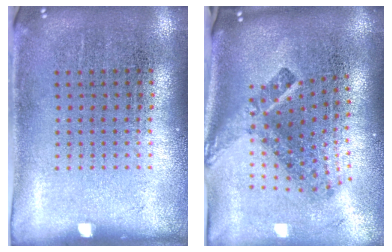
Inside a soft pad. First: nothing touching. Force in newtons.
{"total": 2.7, "press": 1.7, "slide": 2.1}